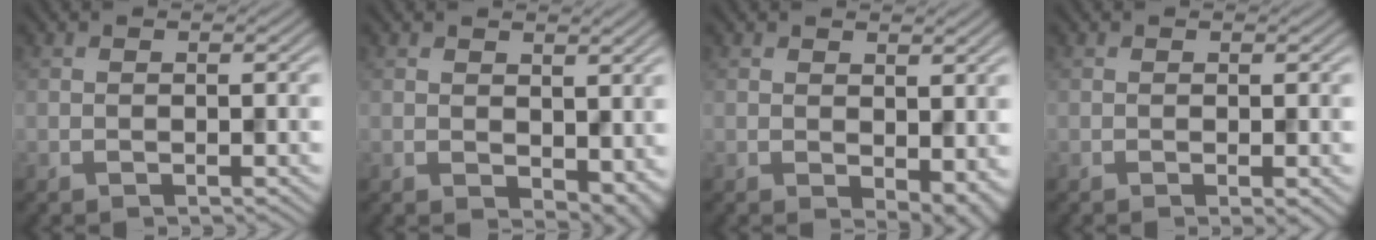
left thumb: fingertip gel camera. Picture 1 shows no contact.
{"total": 4.4, "force": [1.2, 2.9, 3.0], "torque": [-0.054, -0.018, 0.030]}
{"total": 4.4, "force": [-0.1, 2.7, 3.5], "torque": [-0.052, -0.017, 0.008]}
{"total": 1.0, "force": [-0.2, 0.1, 1.0], "torque": [-0.016, -0.007, -0.005]}